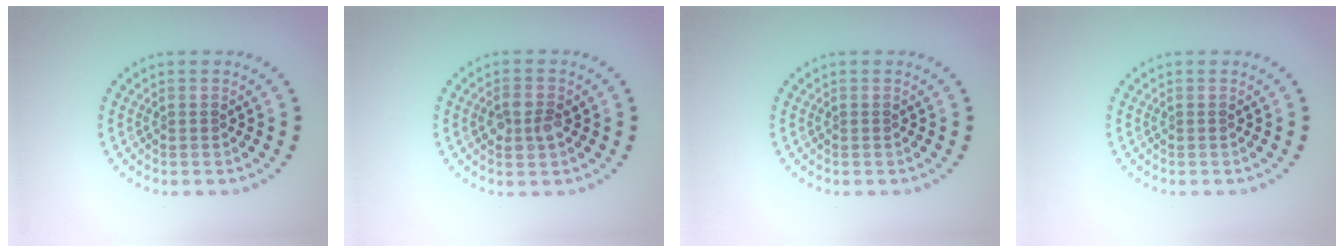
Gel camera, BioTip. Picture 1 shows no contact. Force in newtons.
{"total": 2.5, "press": 2.5, "slide": 0.1}
{"total": 0.0}
{"total": 0.0}